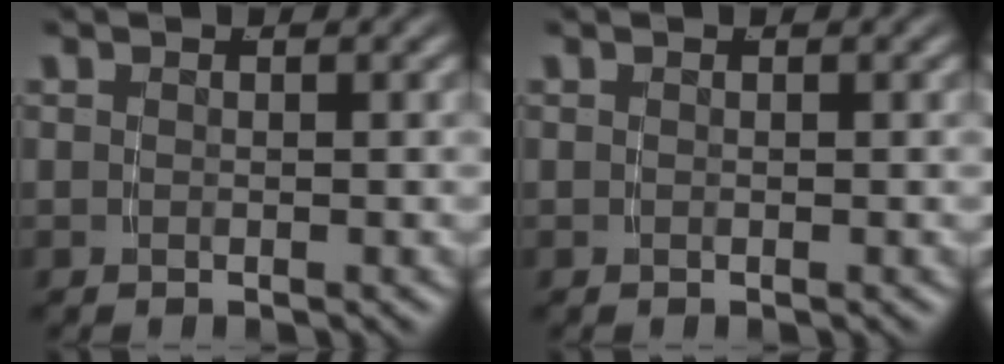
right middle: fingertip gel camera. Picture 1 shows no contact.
{"total": 0.0}